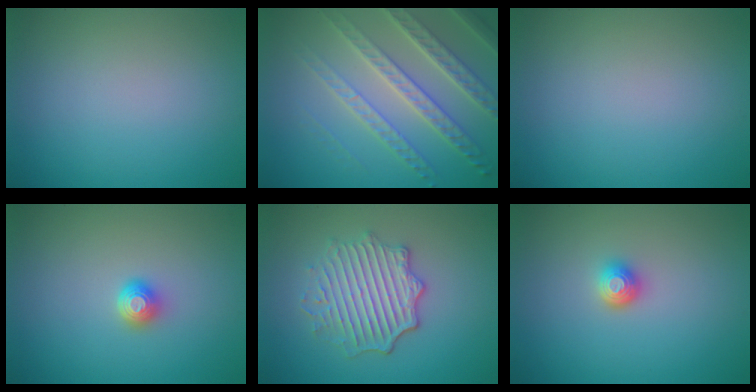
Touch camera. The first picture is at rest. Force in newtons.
{"total": 6.8, "press": 4.9, "slide": 4.7}
{"total": 0.0}
{"total": 1.6, "press": 1.3, "slide": 0.9}
{"total": 5.0, "press": 4.1, "slide": 2.9}
{"total": 1.5, "press": 1.3, "slide": 0.8}